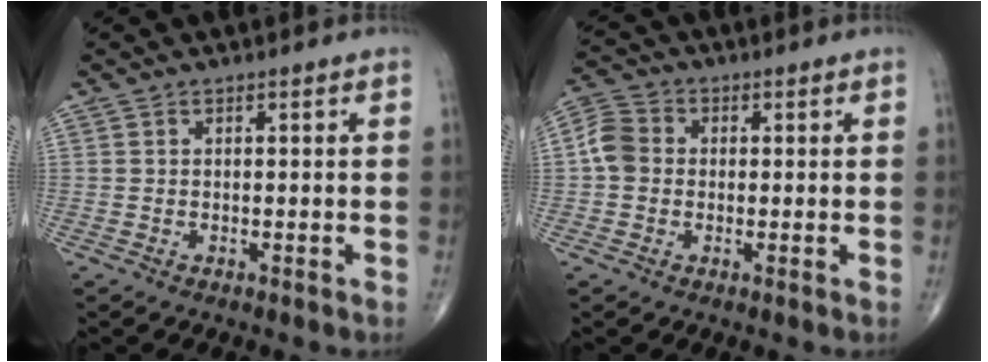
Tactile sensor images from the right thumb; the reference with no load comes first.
{"total": 5.5, "force": [-0.3, 4.7, 2.9], "torque": [-0.045, 0.015, -0.017]}